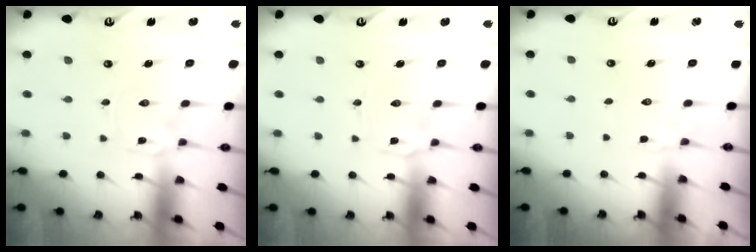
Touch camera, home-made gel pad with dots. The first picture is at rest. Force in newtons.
{"total": 0.0}
{"total": 2.3, "press": 2.0, "slide": 1.2}